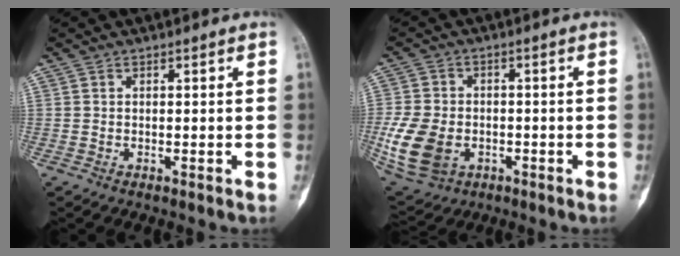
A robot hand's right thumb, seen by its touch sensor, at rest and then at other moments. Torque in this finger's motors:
{"motor_torque": [1.17, 1.33, 1.37, -0.42, 0.21]}